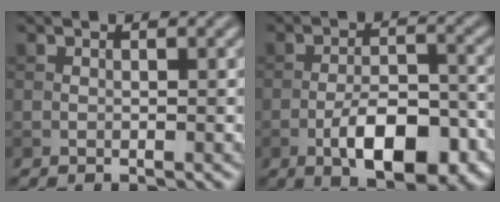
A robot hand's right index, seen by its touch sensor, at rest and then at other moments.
{"total": 8.3, "force": [-3.8, 3.5, 6.5], "torque": [-0.103, 0.002, -0.061]}